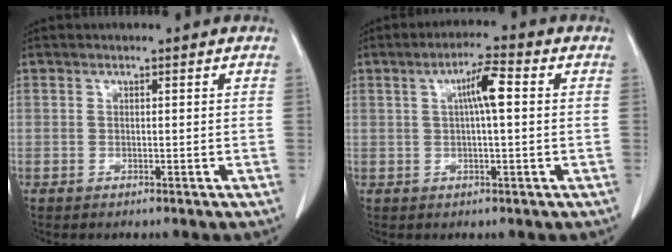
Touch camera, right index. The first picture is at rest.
{"total": 5.2, "force": [1.0, 0.4, 5.1], "torque": [-0.091, 0.011, 0.015]}